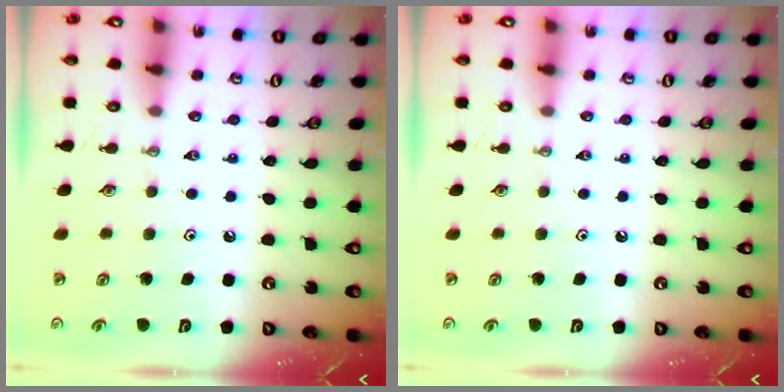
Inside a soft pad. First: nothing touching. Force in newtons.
{"total": 0.0}